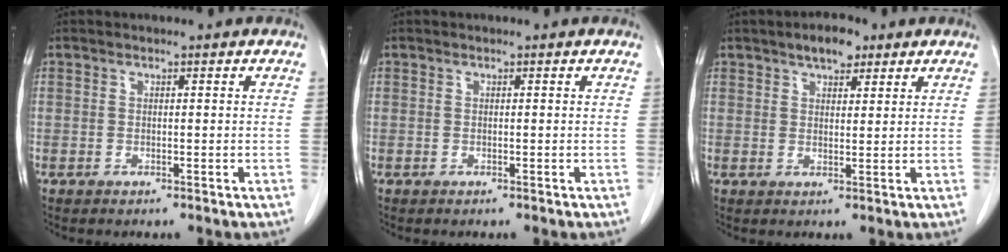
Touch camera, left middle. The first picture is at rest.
{"total": 0.0}
{"total": 4.2, "force": [2.8, 1.8, 2.4], "torque": [-0.040, 0.007, 0.044]}